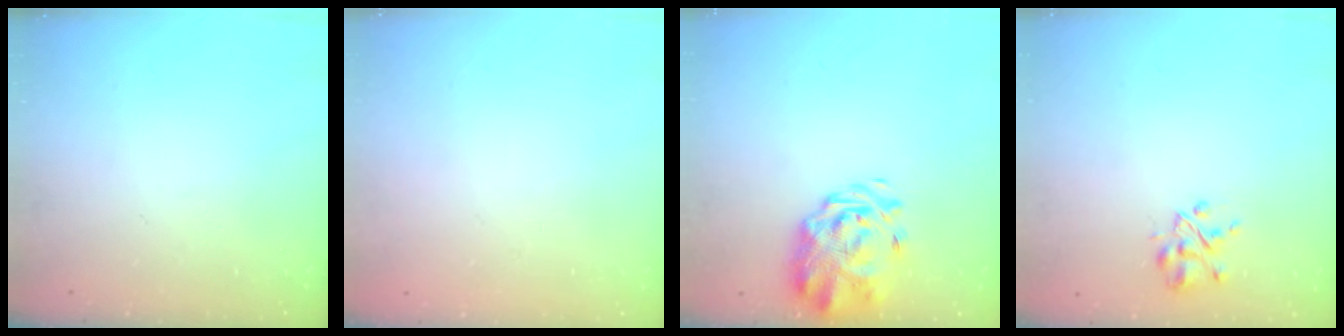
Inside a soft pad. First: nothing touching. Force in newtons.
{"total": 1.8, "press": 1.8, "slide": 0.2}
{"total": 4.0, "press": 3.8, "slide": 1.2}
{"total": 3.8, "press": 3.7, "slide": 0.9}